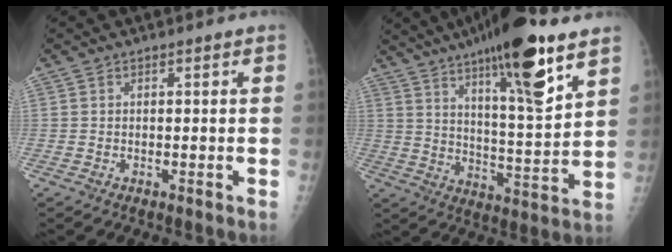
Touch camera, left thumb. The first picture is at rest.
{"total": 19.5, "force": [11.8, 3.8, 15.1], "torque": [-0.225, -0.058, 0.190]}